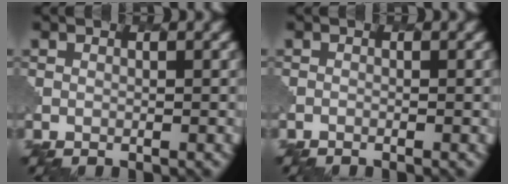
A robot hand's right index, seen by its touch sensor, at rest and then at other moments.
{"total": 0.7, "force": [-0.6, 0.1, 0.2], "torque": [-0.001, 0.003, -0.014]}